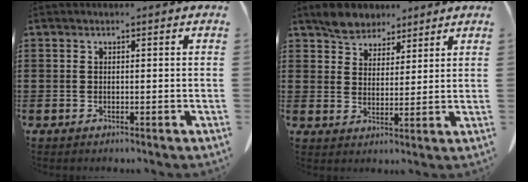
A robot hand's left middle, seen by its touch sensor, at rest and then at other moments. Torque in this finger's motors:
{"motor_torque": [1.03, 0.44, 0.10, 0.03]}